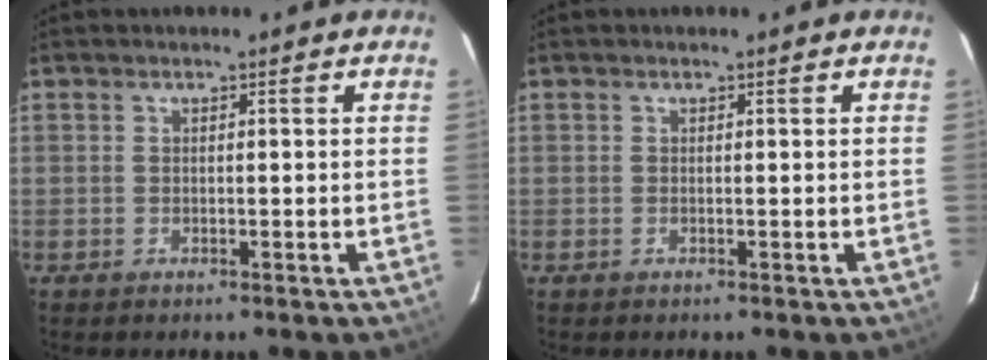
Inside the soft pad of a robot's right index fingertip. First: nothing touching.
{"total": 0.0}